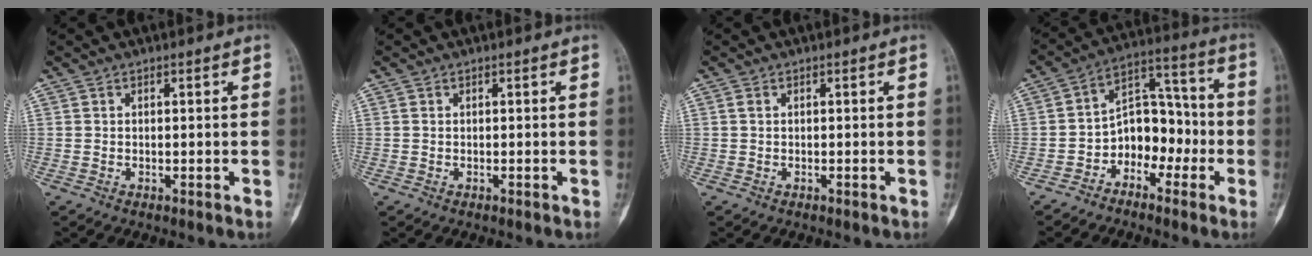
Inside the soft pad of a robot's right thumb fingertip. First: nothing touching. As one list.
[{"total": 0.0}, {"total": 0.5, "force": [0.1, 0.3, 0.4], "torque": [-0.009, 0.002, 0.001]}, {"total": 10.2, "force": [-3.5, 7.2, 6.2], "torque": [-0.057, 0.059, -0.069]}]